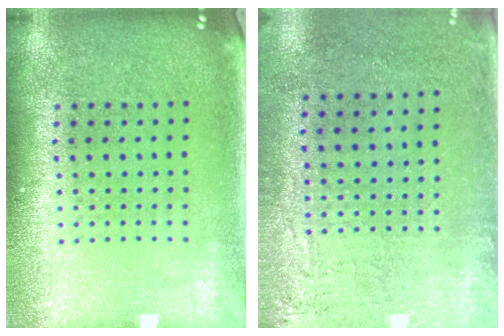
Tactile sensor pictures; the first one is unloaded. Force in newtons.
{"total": 2.8, "press": 2.3, "slide": 1.5}